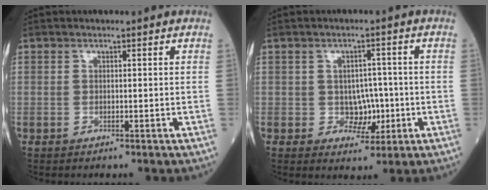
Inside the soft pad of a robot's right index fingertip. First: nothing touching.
{"total": 4.4, "force": [-0.7, 3.3, 2.8], "torque": [-0.032, 0.005, -0.004]}